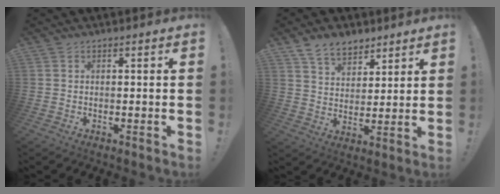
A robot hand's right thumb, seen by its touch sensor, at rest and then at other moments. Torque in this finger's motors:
{"motor_torque": [-0.53, 0.53, 0.29, 0.13, 0.00]}